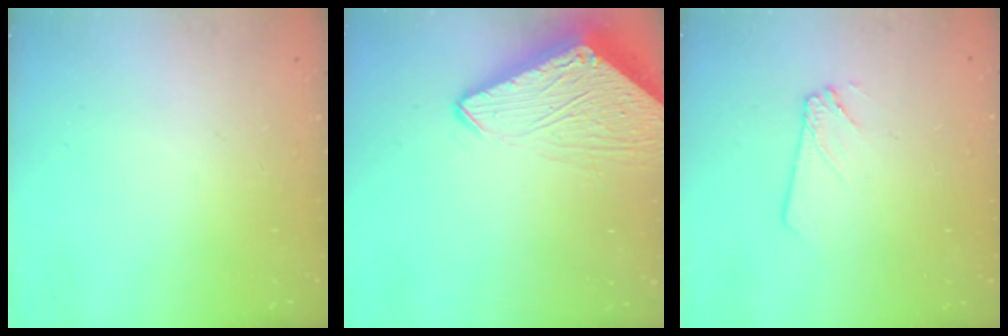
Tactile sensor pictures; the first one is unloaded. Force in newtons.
{"total": 7.1, "press": 7.0, "slide": 0.7}
{"total": 2.4, "press": 2.4, "slide": 0.2}